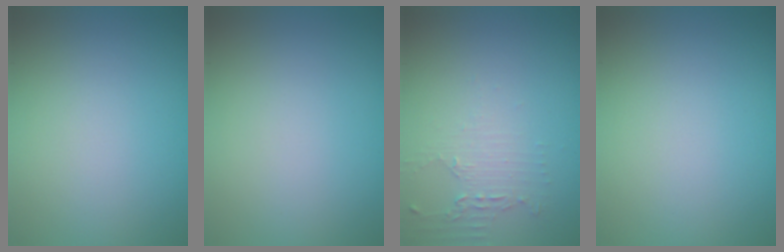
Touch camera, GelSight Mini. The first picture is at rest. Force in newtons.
{"total": 0.0}
{"total": 1.9, "press": 1.3, "slide": 1.4}
{"total": 0.0}